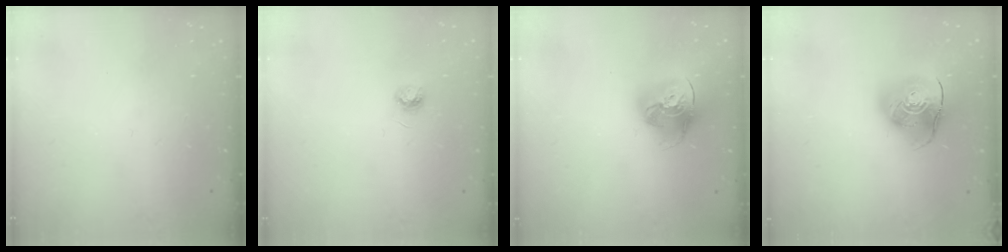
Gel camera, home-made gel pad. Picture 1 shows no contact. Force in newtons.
{"total": 3.9, "press": 3.9, "slide": 0.5}
{"total": 15.6, "press": 15.5, "slide": 1.7}
{"total": 12.7, "press": 12.6, "slide": 2.0}